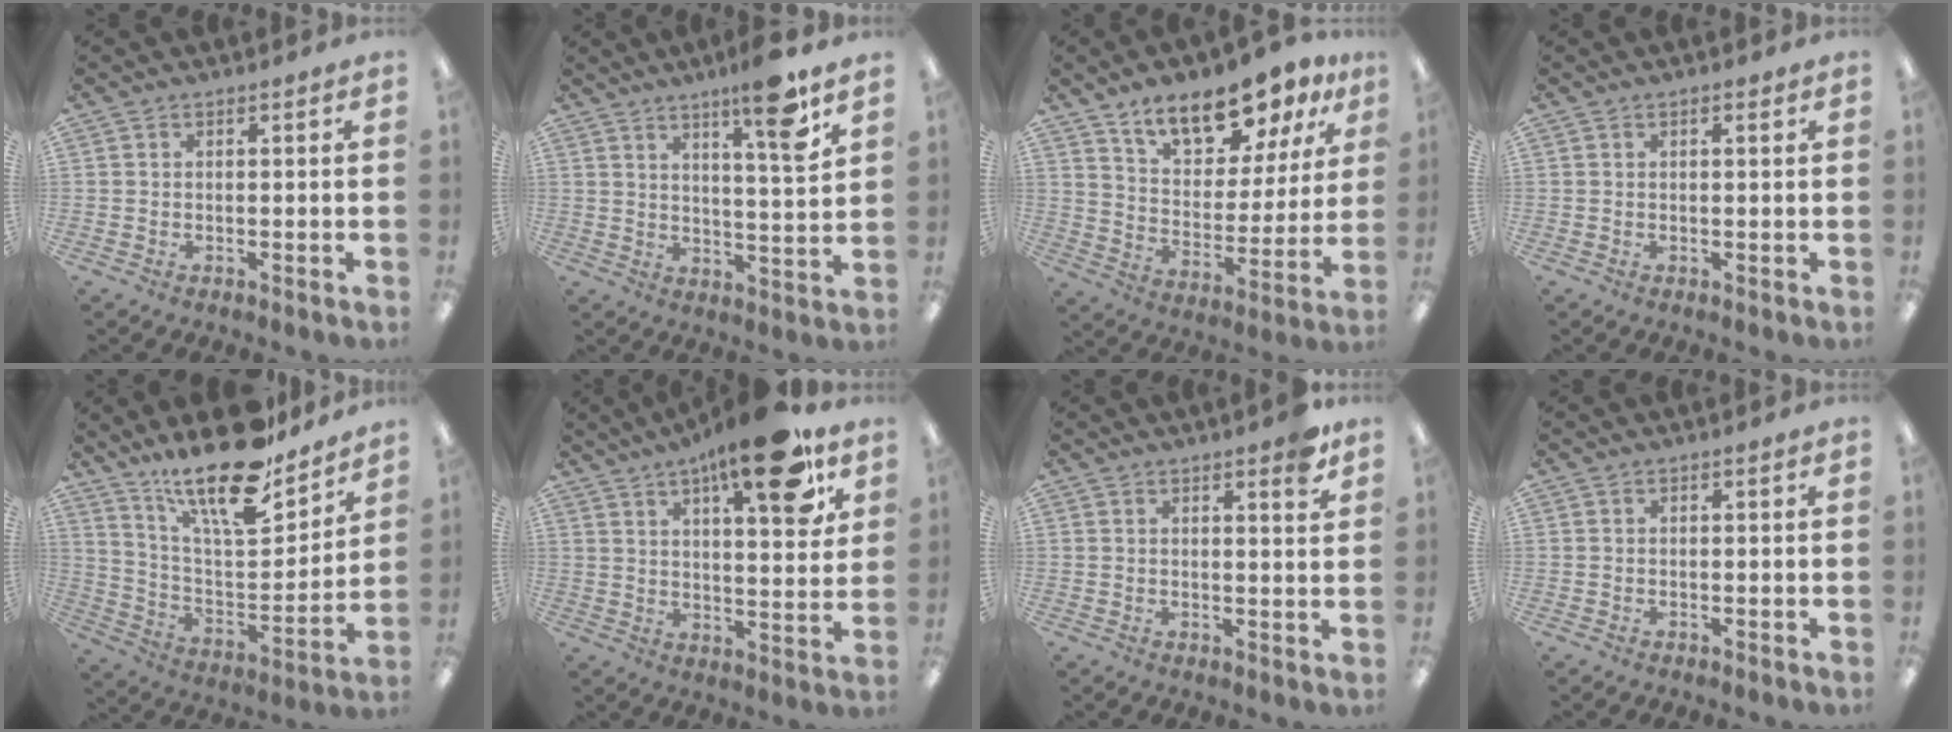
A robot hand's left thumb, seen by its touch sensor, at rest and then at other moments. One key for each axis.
{"total": 11.1, "fx": 7.6, "fy": 1.0, "fz": 8.0, "tx": -0.118, "ty": -0.049, "tz": 0.119}
{"total": 14.7, "fx": 12.1, "fy": 5.7, "fz": 6.2, "tx": -0.103, "ty": -0.077, "tz": 0.214}
{"total": 0.9, "fx": 0.6, "fy": 0.2, "fz": 0.7, "tx": -0.006, "ty": -0.003, "tz": 0.008}
{"total": 20.9, "fx": 16.3, "fy": 6.1, "fz": 11.6, "tx": -0.209, "ty": -0.106, "tz": 0.278}
{"total": 17.7, "fx": 10.9, "fy": 5.6, "fz": 12.8, "tx": -0.177, "ty": -0.052, "tz": 0.166}
{"total": 3.8, "fx": 2.7, "fy": 0.7, "fz": 2.5, "tx": -0.031, "ty": -0.013, "tz": 0.042}
{"total": 0.0}